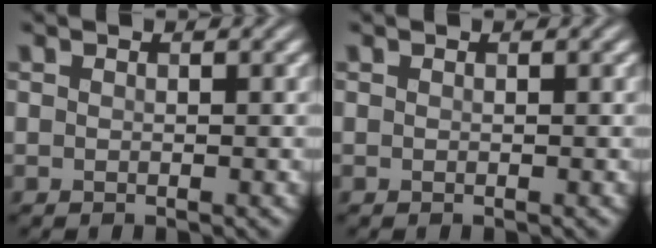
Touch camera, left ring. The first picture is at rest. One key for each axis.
{"total": 0.0}